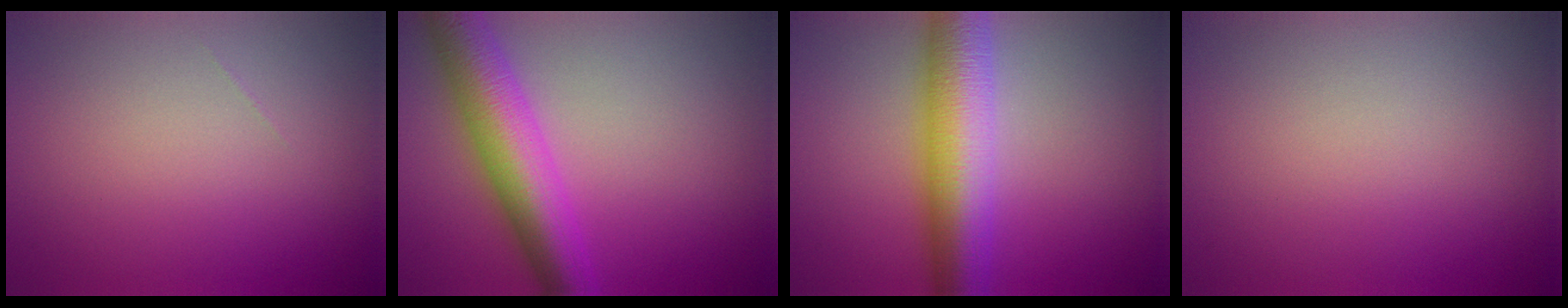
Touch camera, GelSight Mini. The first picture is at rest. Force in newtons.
{"total": 7.6, "press": 7.6, "slide": 0.1}
{"total": 8.4, "press": 8.4, "slide": 0.1}
{"total": 0.0}